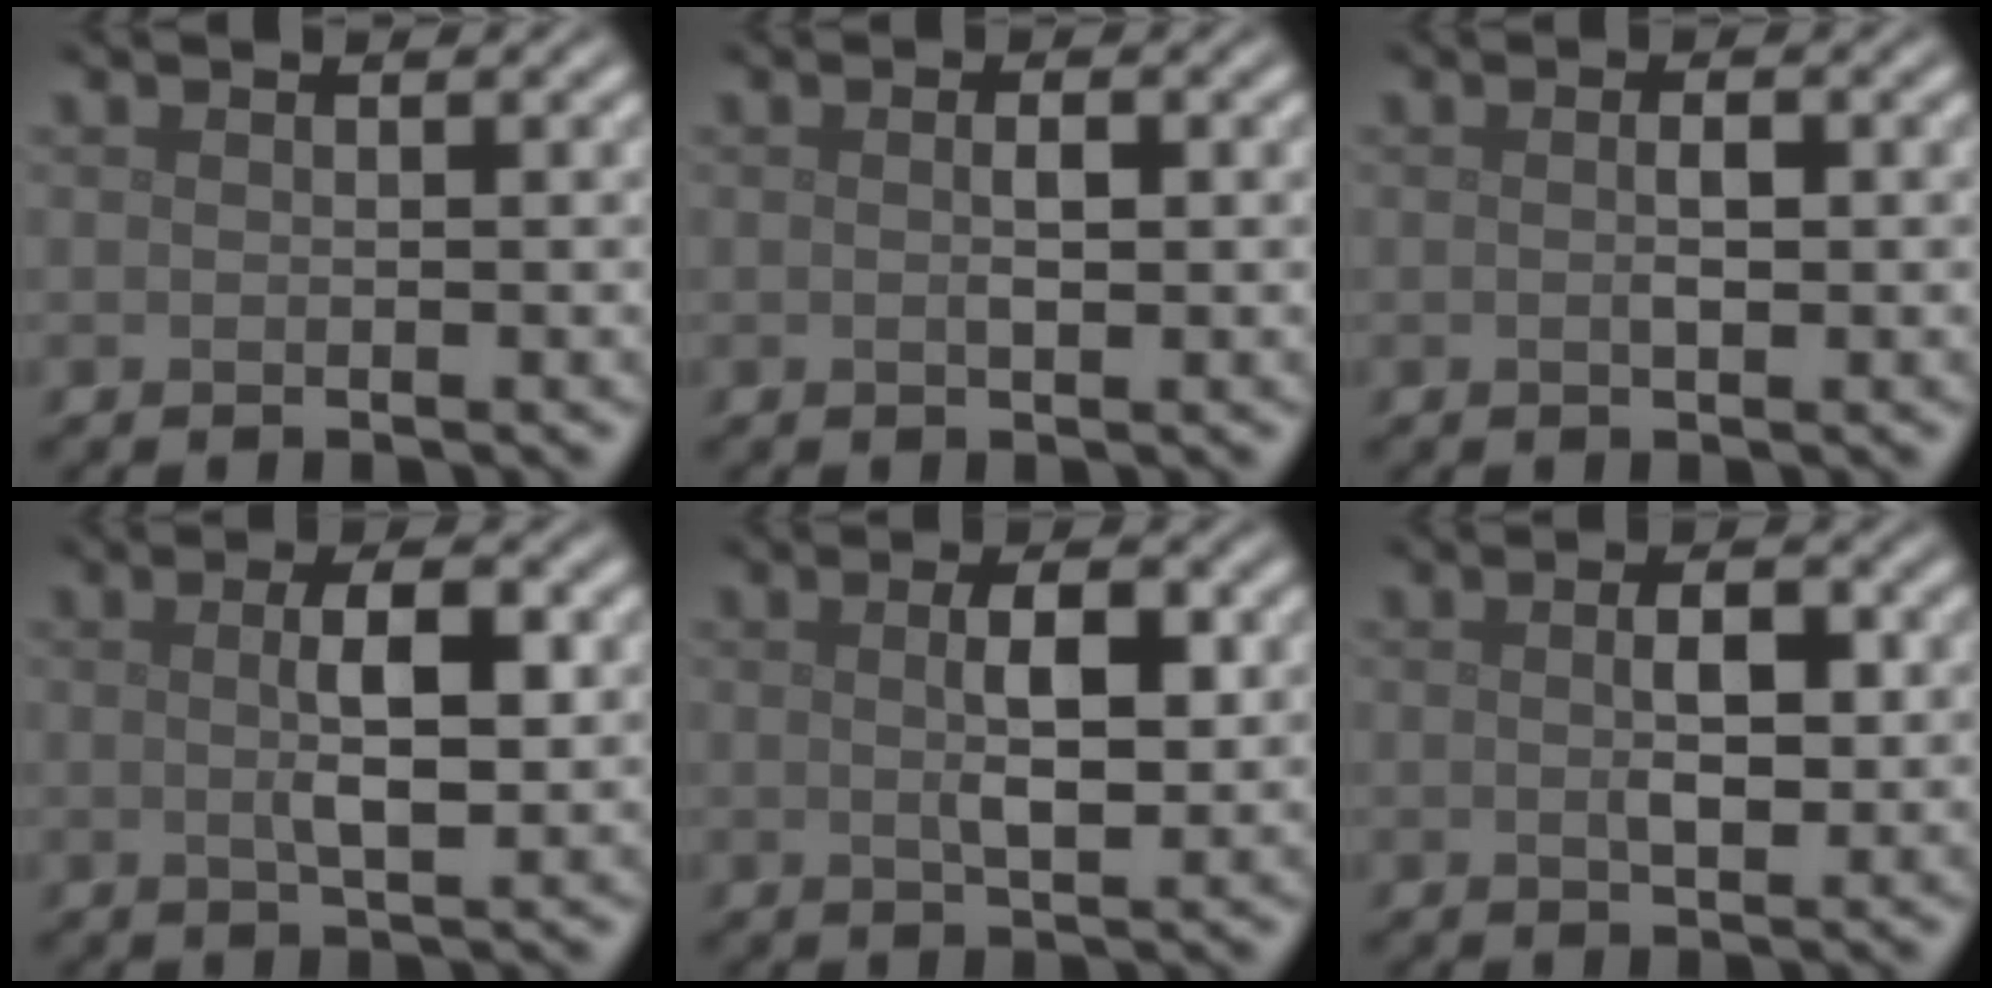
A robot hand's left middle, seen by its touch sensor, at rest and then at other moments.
{"total": 1.2, "force": [0.1, 0.4, 1.2], "torque": [-0.024, 0.000, 0.000]}
{"total": 1.3, "force": [0.0, 0.4, 1.2], "torque": [-0.024, 0.000, 0.000]}
{"total": 4.1, "force": [0.4, 1.1, 3.9], "torque": [-0.070, 0.001, 0.006]}
{"total": 3.7, "force": [0.5, 1.3, 3.5], "torque": [-0.065, 0.000, 0.009]}
{"total": 2.9, "force": [0.2, 1.4, 2.6], "torque": [-0.046, -0.001, 0.001]}